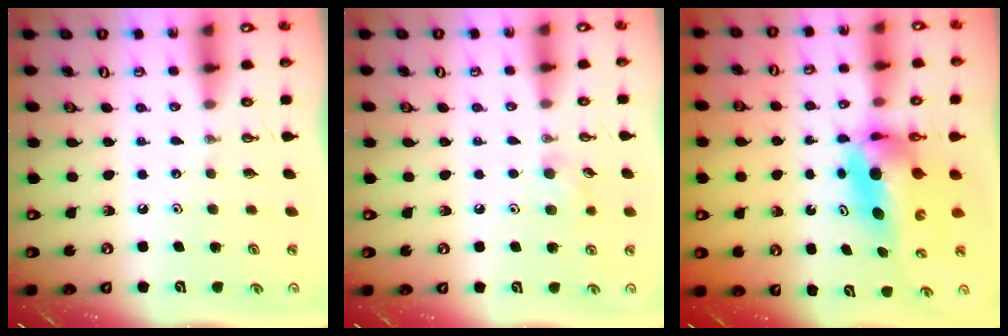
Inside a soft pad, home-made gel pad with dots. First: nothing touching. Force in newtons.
{"total": 6.8, "press": 6.6, "slide": 1.5}
{"total": 6.7, "press": 6.5, "slide": 1.5}